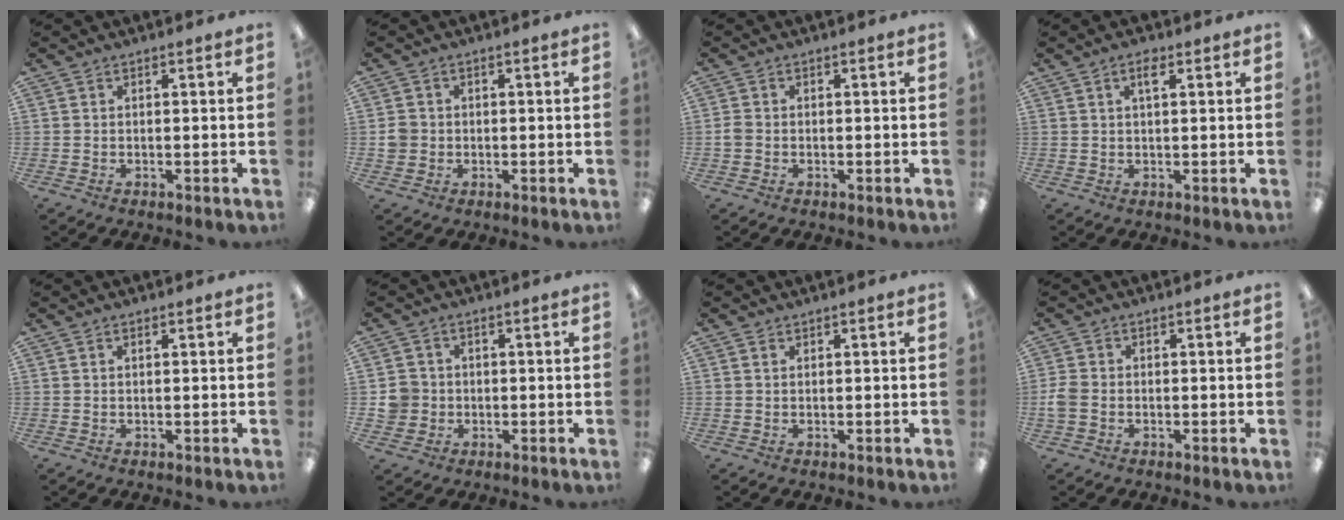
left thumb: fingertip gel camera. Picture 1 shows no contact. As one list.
[{"total": 2.6, "force": [-0.2, 2.5, 0.6], "torque": [-0.004, 0.001, -0.008]}, {"total": 1.7, "force": [-0.5, 1.3, 0.9], "torque": [-0.023, 0.000, -0.011]}, {"total": 2.9, "force": [1.5, 1.1, 2.2], "torque": [-0.040, 0.002, 0.024]}, {"total": 0.7, "force": [0.4, 0.3, 0.4], "torque": [-0.001, -0.001, 0.006]}, {"total": 4.9, "force": [-0.3, 4.8, 1.1], "torque": [-0.020, 0.012, -0.004]}, {"total": 0.8, "force": [0.4, 0.6, 0.5], "torque": [-0.010, 0.004, 0.007]}, {"total": 3.3, "force": [-0.8, 2.3, 2.1], "torque": [-0.041, 0.006, -0.015]}]